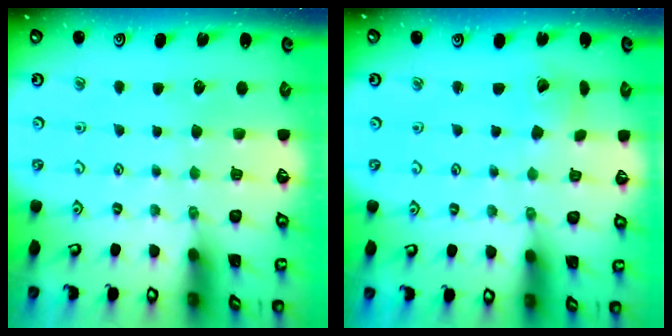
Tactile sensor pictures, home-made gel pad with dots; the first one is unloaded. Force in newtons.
{"total": 2.6, "press": 2.6, "slide": 0.3}